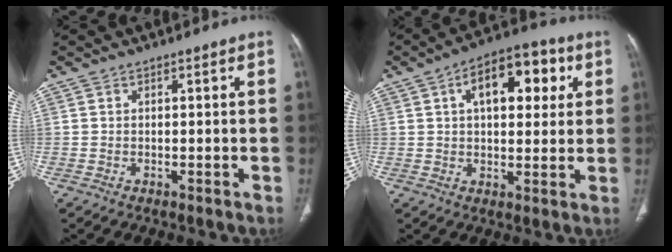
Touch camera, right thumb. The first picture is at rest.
{"total": 13.8, "force": [4.5, 7.3, 10.9], "torque": [-0.124, 0.014, 0.063]}